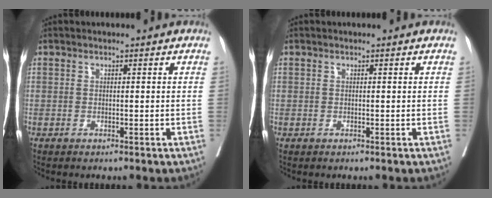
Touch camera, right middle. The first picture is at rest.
{"total": 0.0}